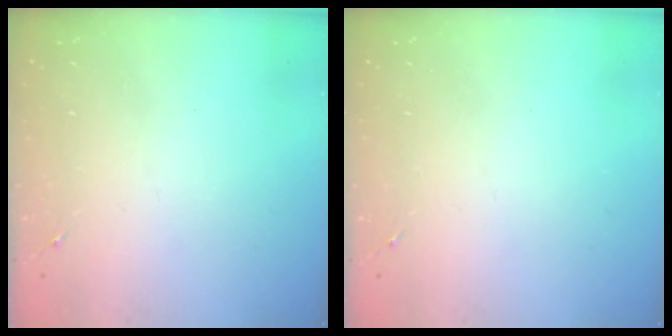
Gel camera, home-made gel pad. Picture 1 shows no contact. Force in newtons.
{"total": 0.0}